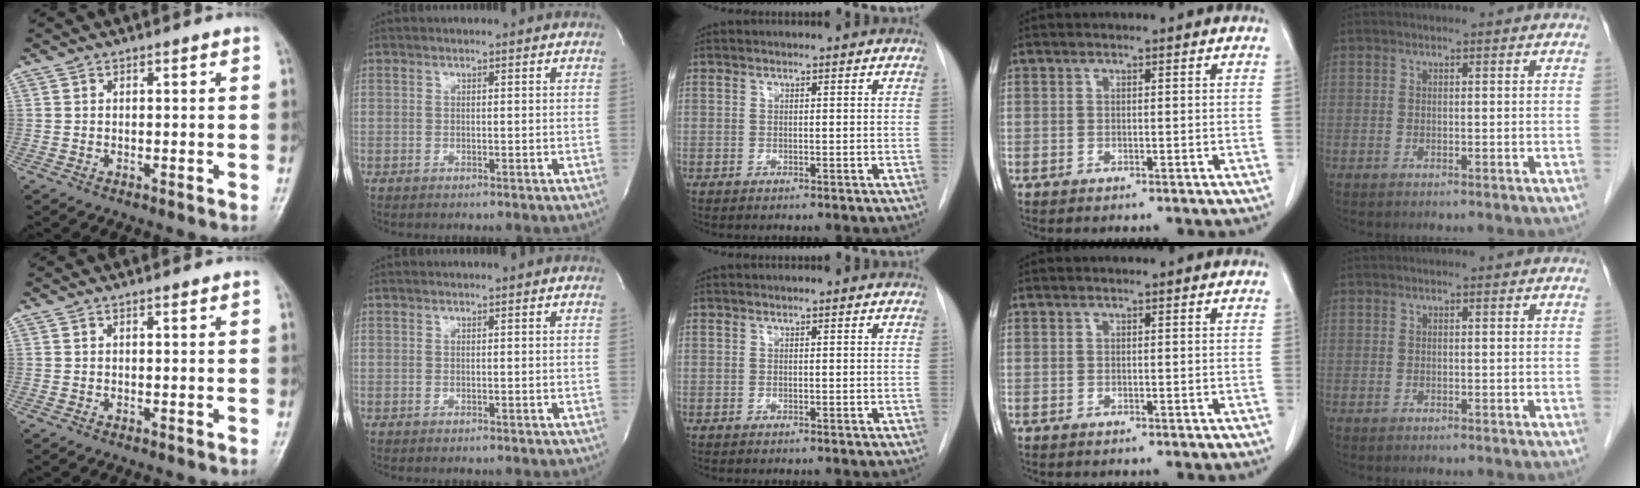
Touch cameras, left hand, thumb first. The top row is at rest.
{}